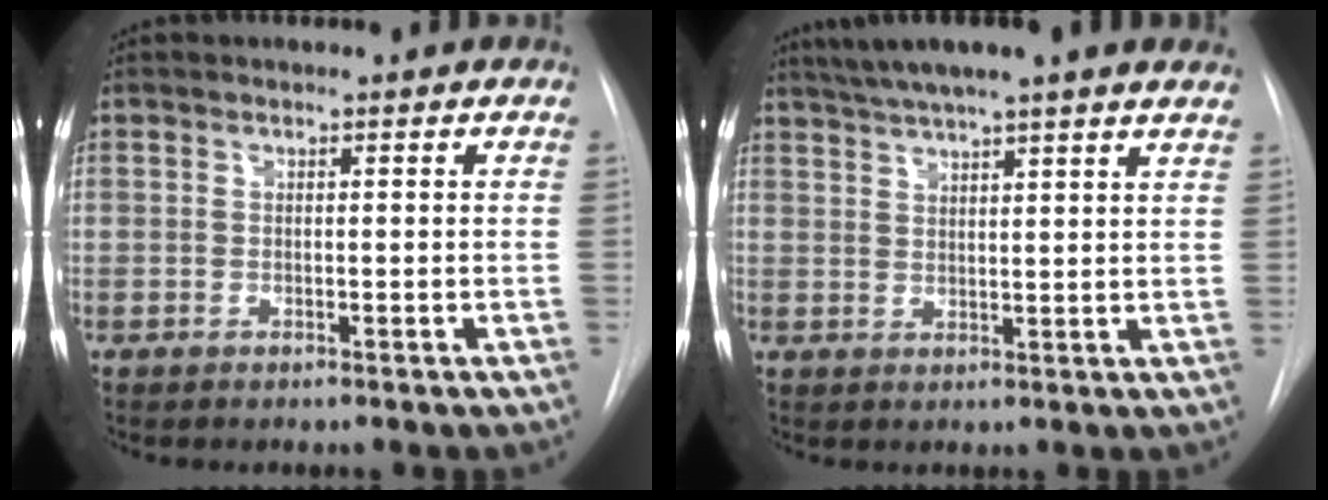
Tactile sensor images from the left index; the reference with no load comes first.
{"total": 13.9, "force": [11.7, 0.6, 7.5], "torque": [-0.124, 0.038, 0.155]}